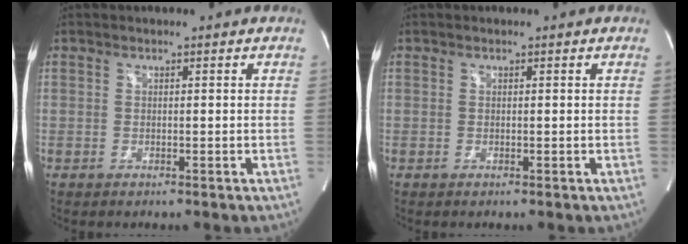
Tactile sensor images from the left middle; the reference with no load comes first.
{"total": 0.0}